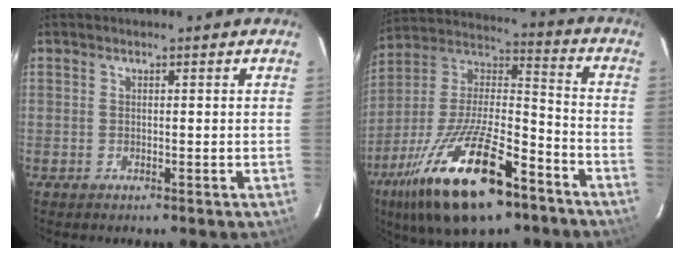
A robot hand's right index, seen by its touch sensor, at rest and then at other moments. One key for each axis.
{"total": 25.2, "fx": -14.9, "fy": 9.1, "fz": 18.2, "tx": -0.348, "ty": -0.022, "tz": -0.253}